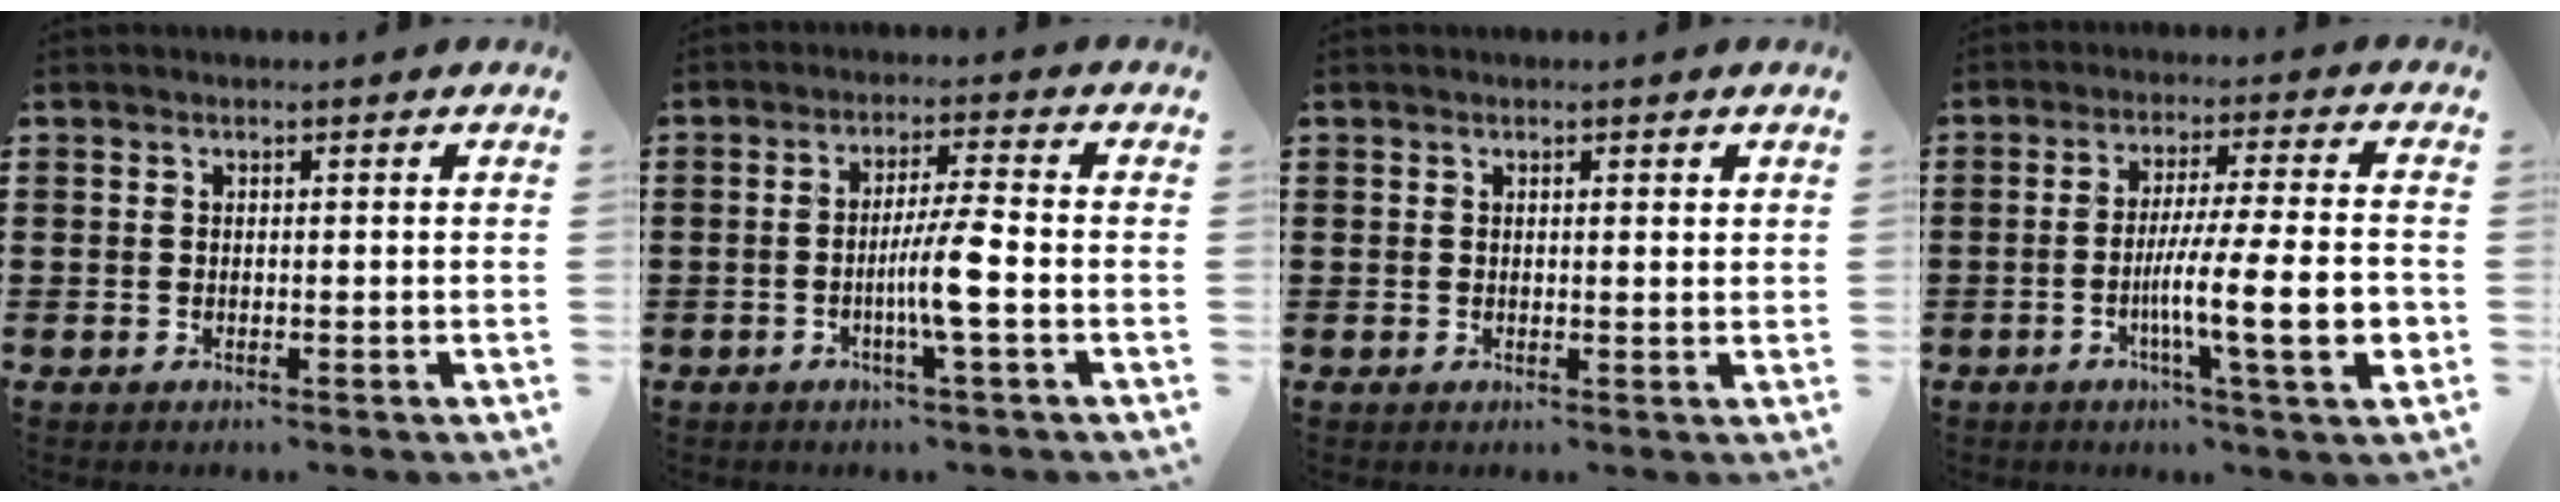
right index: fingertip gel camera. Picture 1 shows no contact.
{"total": 5.9, "force": [-1.6, -0.3, 5.7], "torque": [-0.105, -0.009, -0.034]}
{"total": 0.8, "force": [0.4, 0.3, 0.6], "torque": [-0.013, 0.004, 0.006]}
{"total": 13.3, "force": [-3.1, 1.5, 12.8], "torque": [-0.217, -0.019, -0.061]}